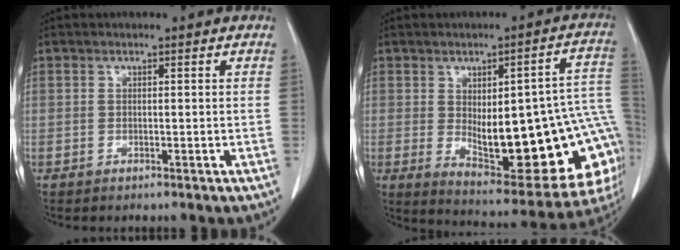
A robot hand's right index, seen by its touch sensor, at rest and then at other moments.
{"total": 24.6, "force": [-2.6, 7.9, 23.2], "torque": [-0.229, 0.018, -0.003]}